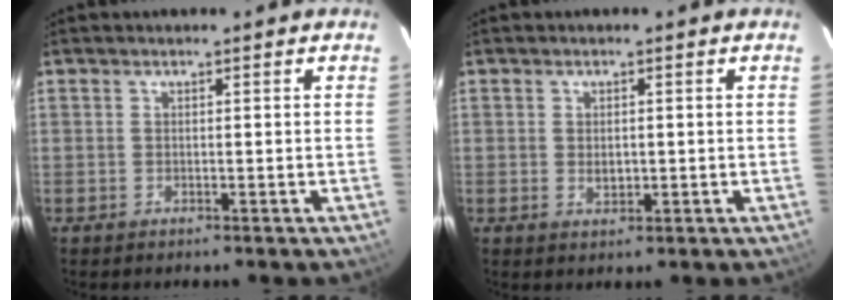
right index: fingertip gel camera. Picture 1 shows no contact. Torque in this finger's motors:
{"motor_torque": [0.04, 0.06, 0.06, 0.00]}